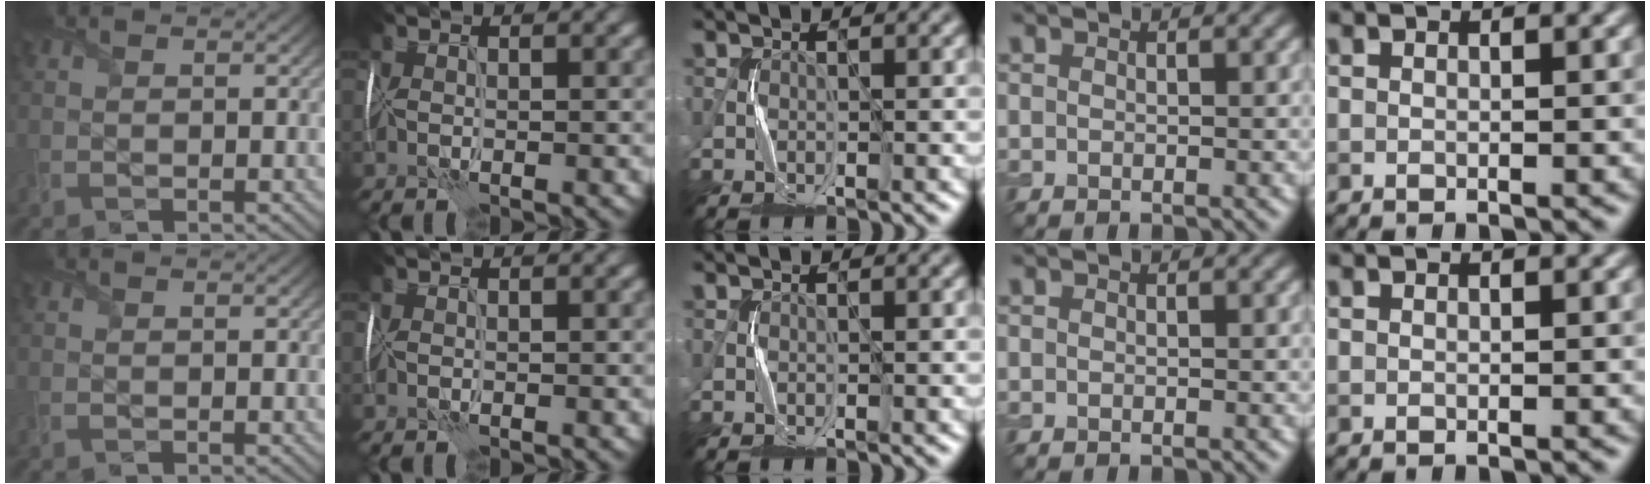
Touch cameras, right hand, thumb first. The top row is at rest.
{}